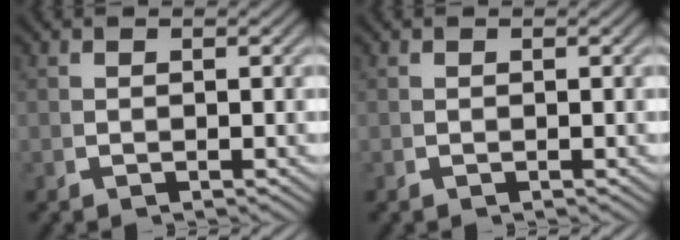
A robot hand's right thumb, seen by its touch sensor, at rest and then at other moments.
{"total": 0.0}